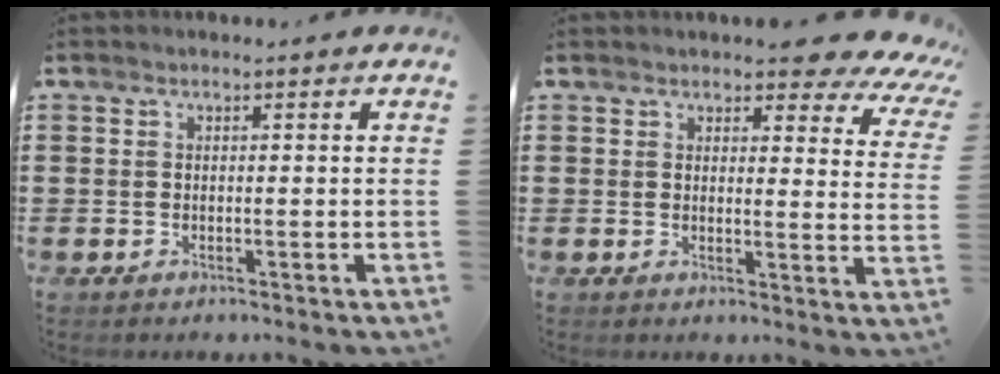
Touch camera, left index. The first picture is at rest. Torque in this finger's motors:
{"motor_torque": [2.14, 0.00, 0.22, 0.07]}